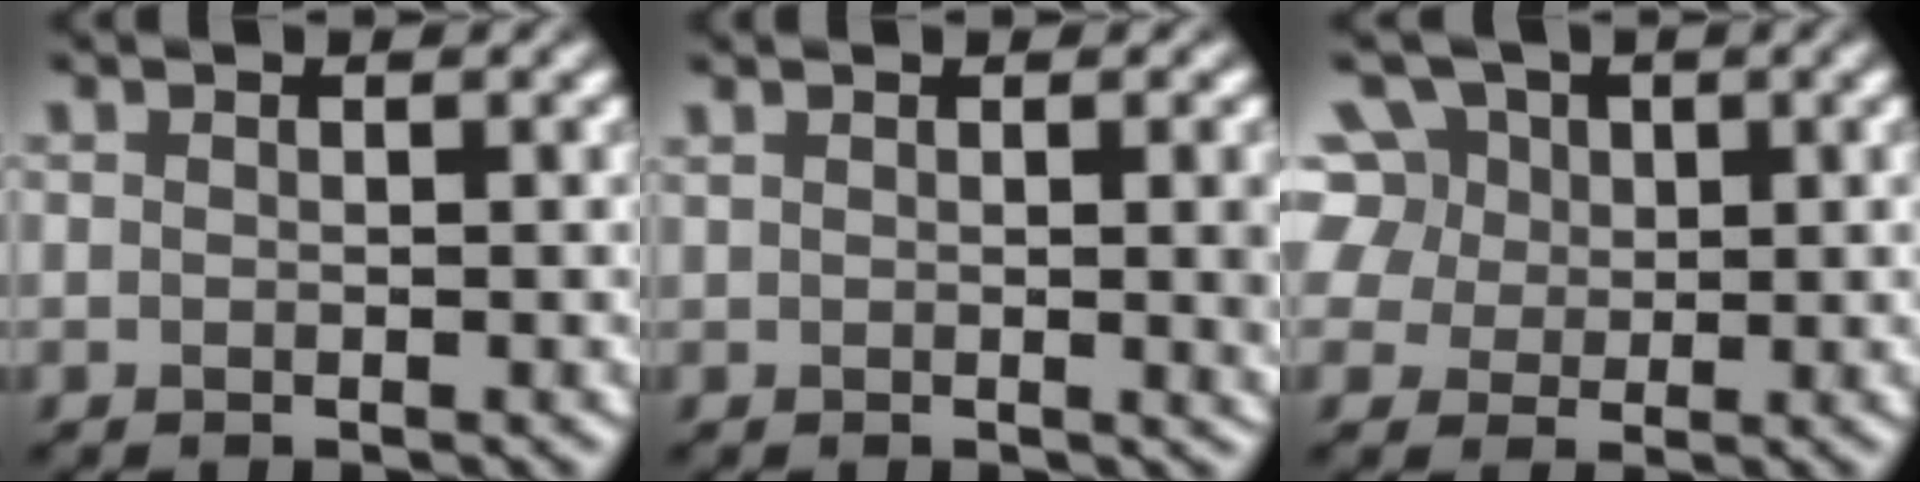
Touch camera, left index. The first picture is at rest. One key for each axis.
{"total": 3.6, "fx": 0.8, "fy": 1.1, "fz": 3.3, "tx": -0.043, "ty": 0.002, "tz": 0.014}
{"total": 10.9, "fx": 5.2, "fy": 7.9, "fz": 5.4, "tx": -0.117, "ty": 0.034, "tz": 0.071}